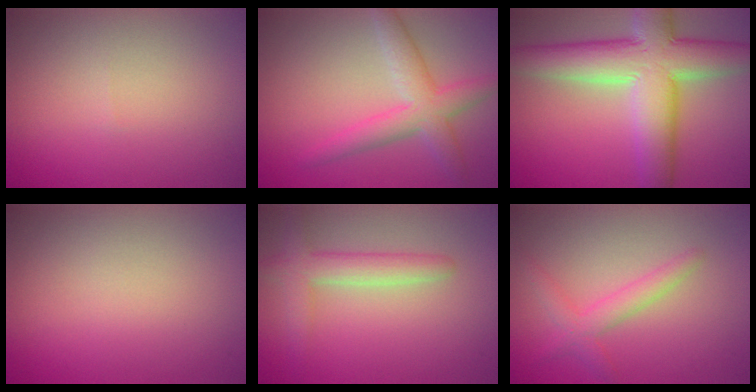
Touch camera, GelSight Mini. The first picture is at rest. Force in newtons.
{"total": 4.2, "press": 4.2, "slide": 0.1}
{"total": 10.2, "press": 10.2, "slide": 0.9}
{"total": 0.0}
{"total": 3.3, "press": 3.3, "slide": 0.2}
{"total": 2.4, "press": 2.4, "slide": 0.2}